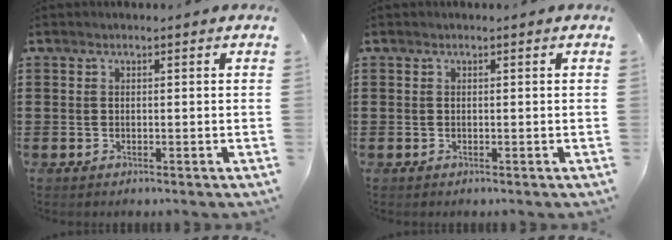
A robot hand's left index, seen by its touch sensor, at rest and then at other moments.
{"total": 0.0}